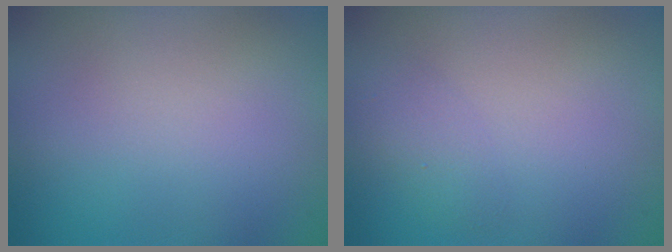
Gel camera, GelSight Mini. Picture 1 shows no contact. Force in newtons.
{"total": 1.2, "press": 1.2, "slide": 0.1}